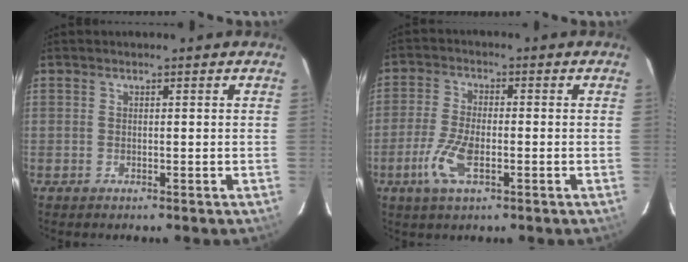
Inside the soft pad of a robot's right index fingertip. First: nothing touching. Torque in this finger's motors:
{"motor_torque": [0.17, 0.03, 0.12, 0.03]}